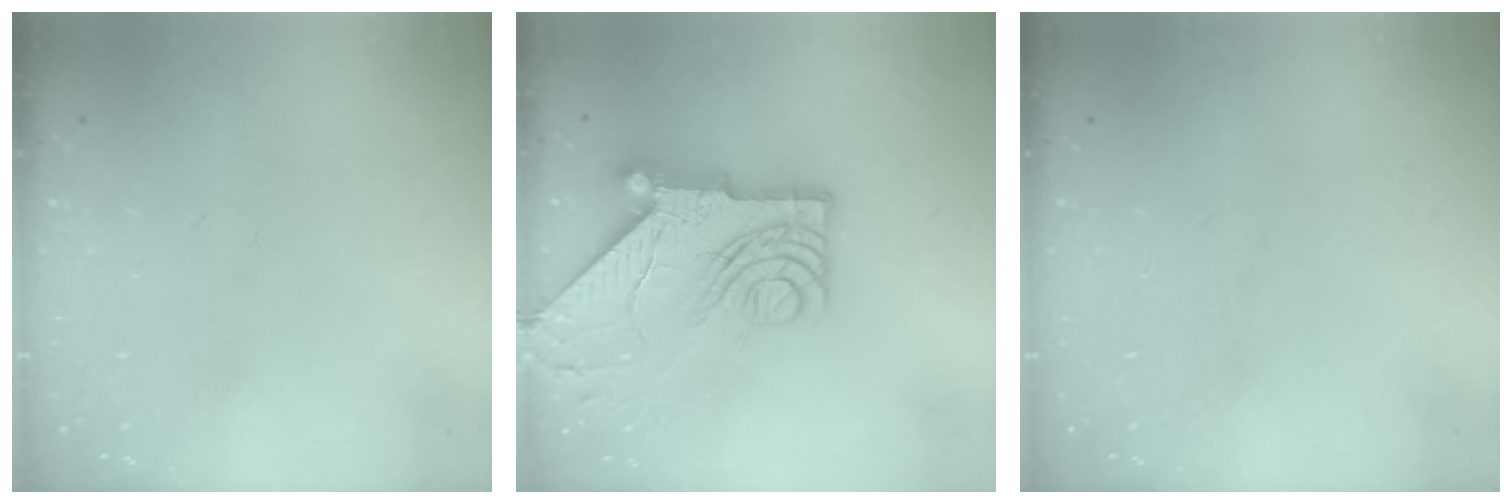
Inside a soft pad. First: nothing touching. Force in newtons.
{"total": 13.5, "press": 13.4, "slide": 1.7}
{"total": 0.0}